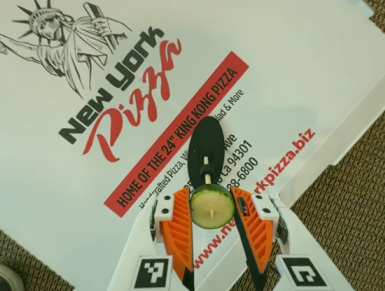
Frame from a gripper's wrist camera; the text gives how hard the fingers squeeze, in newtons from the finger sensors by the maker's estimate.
{"total": 7.0, "left": 7.0, "right": 7.0}